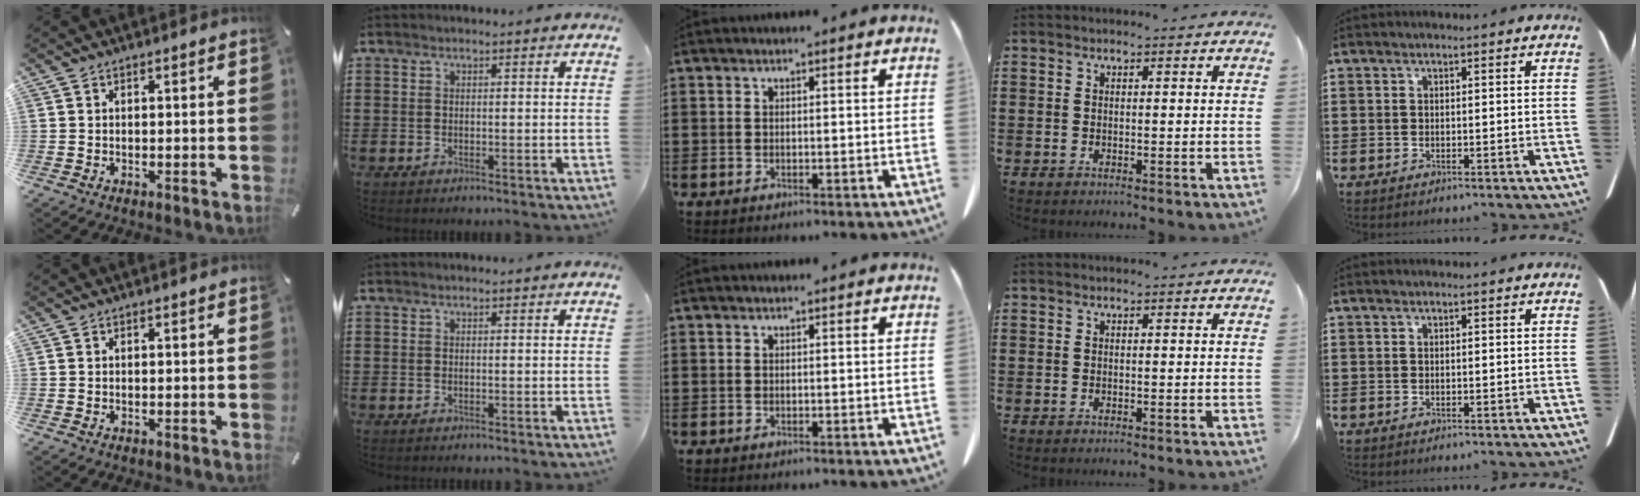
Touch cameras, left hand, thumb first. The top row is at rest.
{}